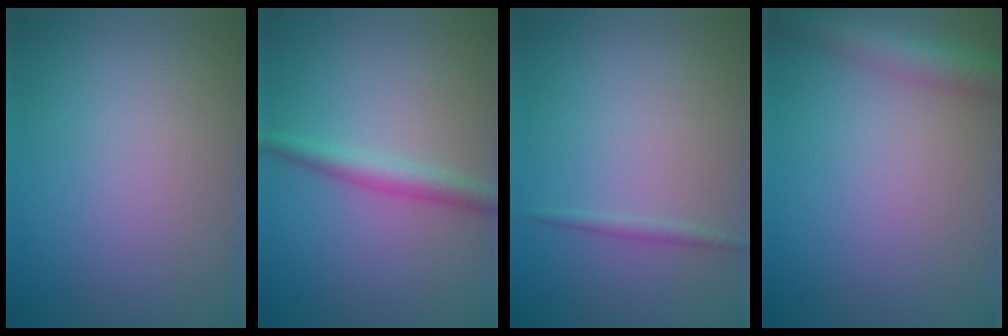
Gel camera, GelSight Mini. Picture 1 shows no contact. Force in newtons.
{"total": 2.6, "press": 2.6, "slide": 0.1}
{"total": 0.8, "press": 0.8, "slide": 0.1}
{"total": 4.2, "press": 4.2, "slide": 0.2}